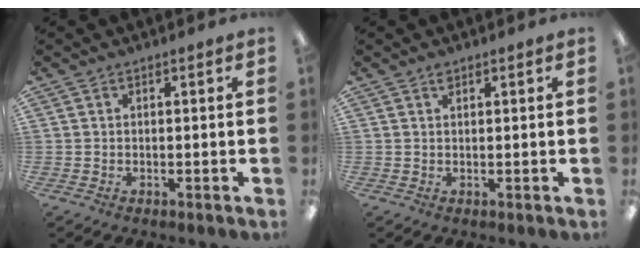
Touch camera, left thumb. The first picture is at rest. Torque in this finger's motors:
{"motor_torque": [0.11, -0.05, 0.16, -0.23, 0.00]}